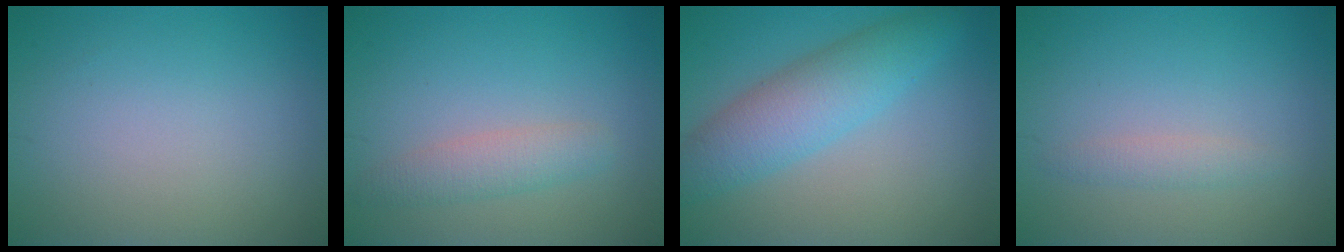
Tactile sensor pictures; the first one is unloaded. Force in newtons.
{"total": 2.4, "press": 2.4, "slide": 0.2}
{"total": 5.5, "press": 5.5, "slide": 0.1}
{"total": 1.2, "press": 1.2, "slide": 0.1}